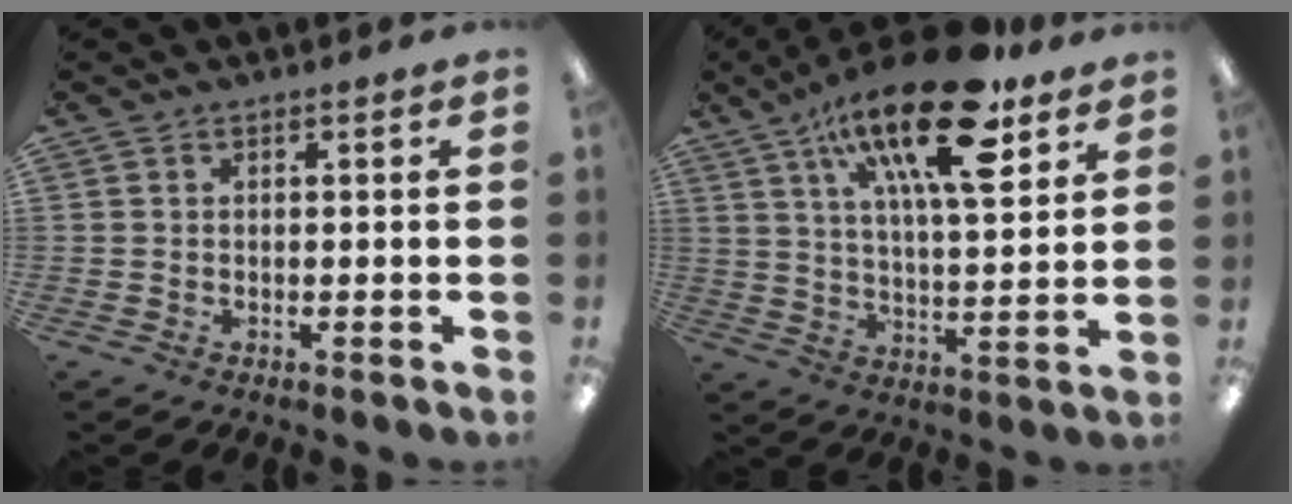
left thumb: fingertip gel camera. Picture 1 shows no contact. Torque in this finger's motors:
{"motor_torque": [0.70, 0.70, 1.90, -0.90, 0.31]}